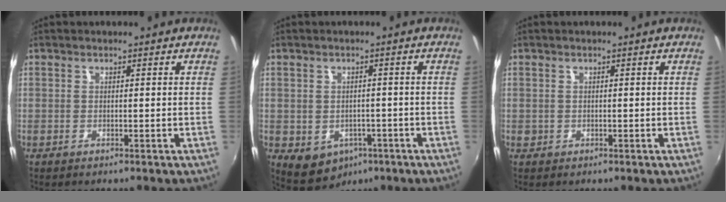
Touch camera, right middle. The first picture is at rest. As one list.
[{"total": 7.7, "force": [-3.3, 6.0, 3.5], "torque": [-0.077, -0.016, -0.032]}, {"total": 0.9, "force": [-0.2, 0.9, 0.2], "torque": [-0.003, -0.003, -0.003]}]